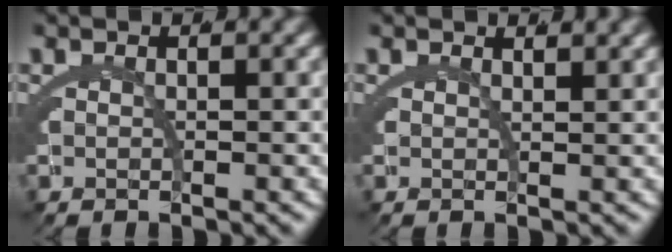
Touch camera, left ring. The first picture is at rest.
{"total": 1.1, "force": [1.1, 0.0, 0.3], "torque": [-0.003, -0.004, 0.018]}